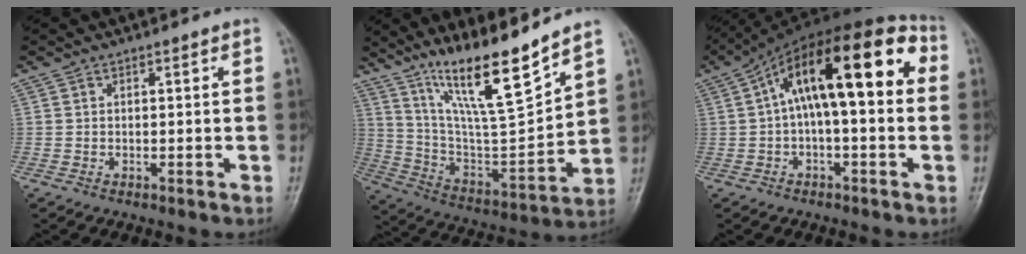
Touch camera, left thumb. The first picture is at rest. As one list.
[{"total": 17.9, "force": [13.1, 2.0, 12.1], "torque": [-0.189, -0.076, 0.244]}, {"total": 18.5, "force": [2.9, 7.3, 16.8], "torque": [-0.231, 0.054, 0.033]}]